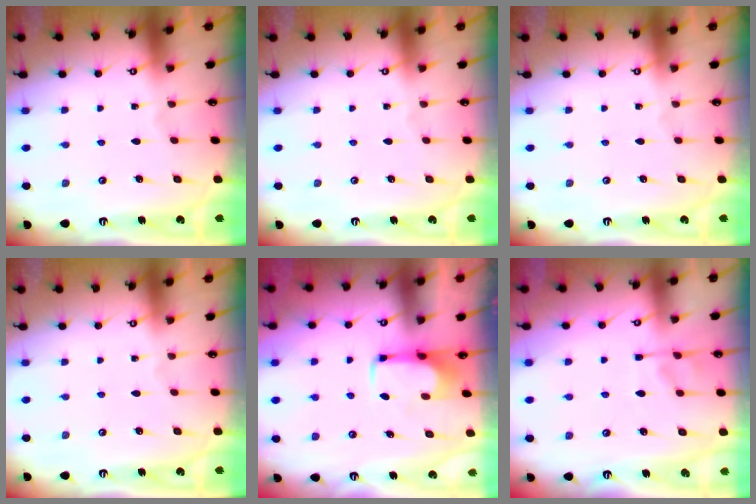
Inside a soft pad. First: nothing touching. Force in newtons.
{"total": 0.0}
{"total": 0.0}
{"total": 0.0}
{"total": 2.1, "press": 2.1, "slide": 0.4}
{"total": 2.0, "press": 1.5, "slide": 1.3}